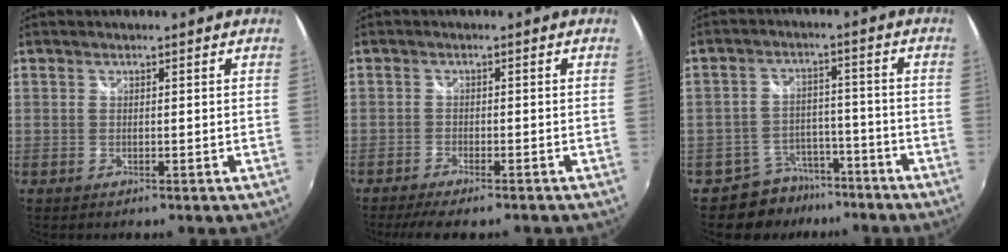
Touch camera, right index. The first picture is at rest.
{"total": 6.7, "force": [-5.5, 1.2, 3.5], "torque": [-0.085, -0.019, -0.090]}
{"total": 7.9, "force": [-6.3, 4.7, 0.6], "torque": [-0.021, 0.024, -0.092]}